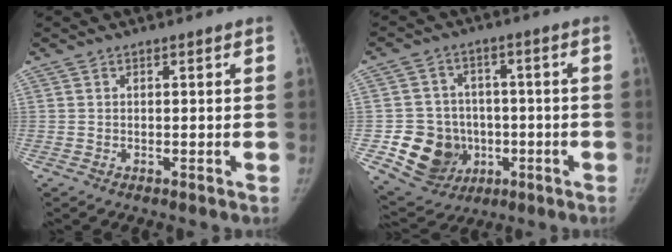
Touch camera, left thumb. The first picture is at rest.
{"total": 13.1, "force": [-3.1, 11.6, 5.2], "torque": [-0.059, 0.015, -0.036]}